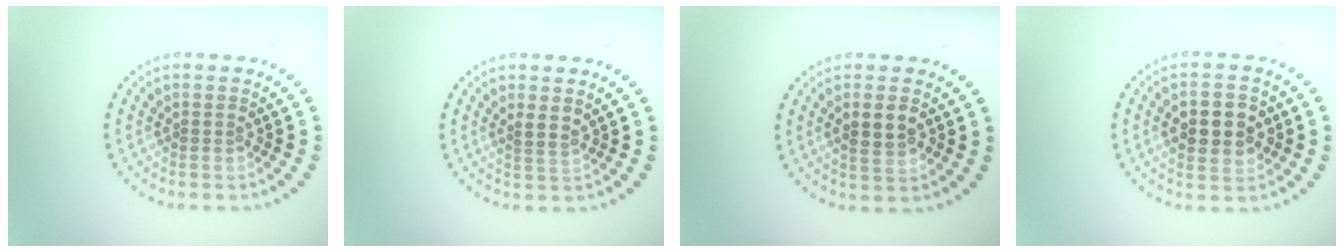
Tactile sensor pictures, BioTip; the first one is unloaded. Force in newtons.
{"total": 1.1, "press": 0.7, "slide": 0.9}
{"total": 2.5, "press": 2.5, "slide": 0.2}
{"total": 4.7, "press": 4.7, "slide": 0.1}